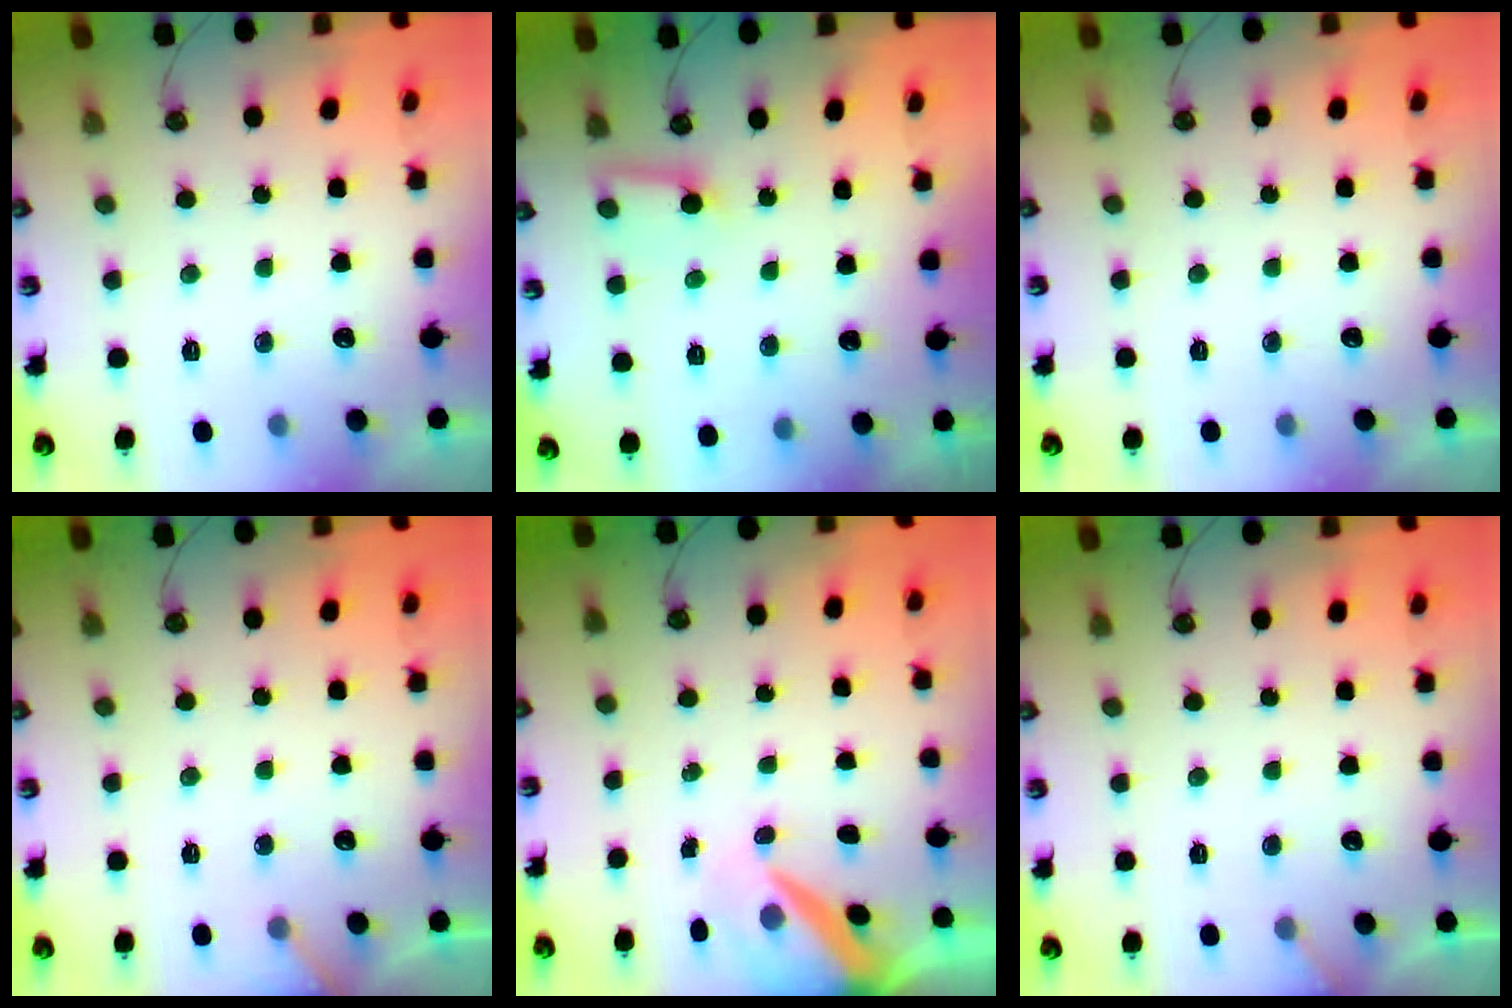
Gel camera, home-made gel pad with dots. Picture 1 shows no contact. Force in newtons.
{"total": 6.8, "press": 6.8, "slide": 0.5}
{"total": 0.0}
{"total": 2.7, "press": 2.7, "slide": 0.2}
{"total": 8.7, "press": 8.6, "slide": 1.1}
{"total": 2.5, "press": 2.5, "slide": 0.2}